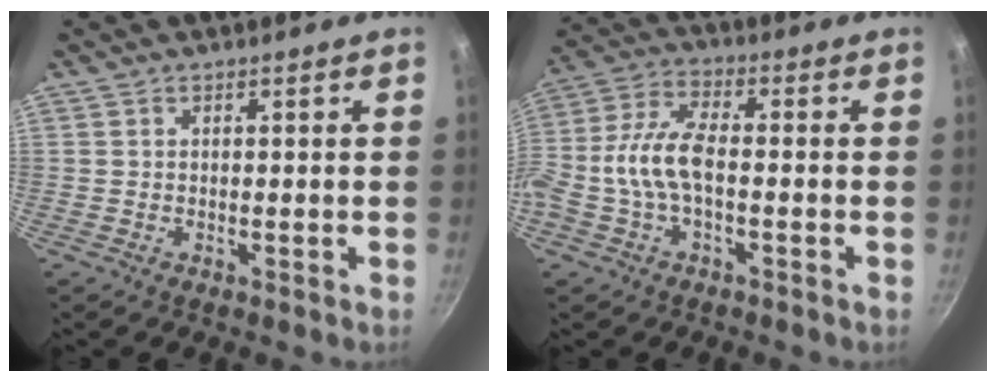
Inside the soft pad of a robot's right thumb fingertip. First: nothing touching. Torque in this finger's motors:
{"motor_torque": [0.35, 0.32, 0.77, 0.29, 0.09]}